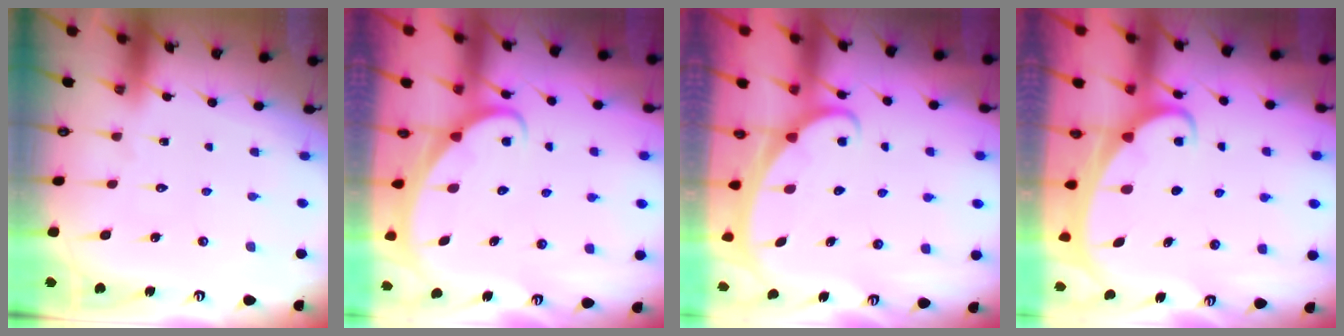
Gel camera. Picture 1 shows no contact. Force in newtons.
{"total": 2.5, "press": 2.4, "slide": 0.2}
{"total": 2.0, "press": 2.0, "slide": 0.1}
{"total": 1.9, "press": 1.9, "slide": 0.2}